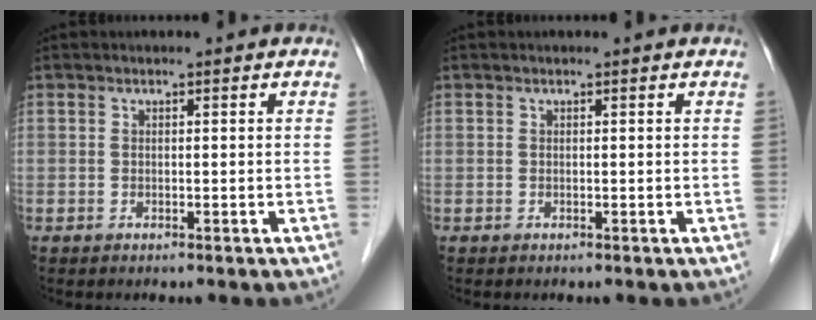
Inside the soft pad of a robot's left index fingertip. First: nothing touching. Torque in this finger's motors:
{"motor_torque": [-0.13, 0.01, 0.00, -0.01]}